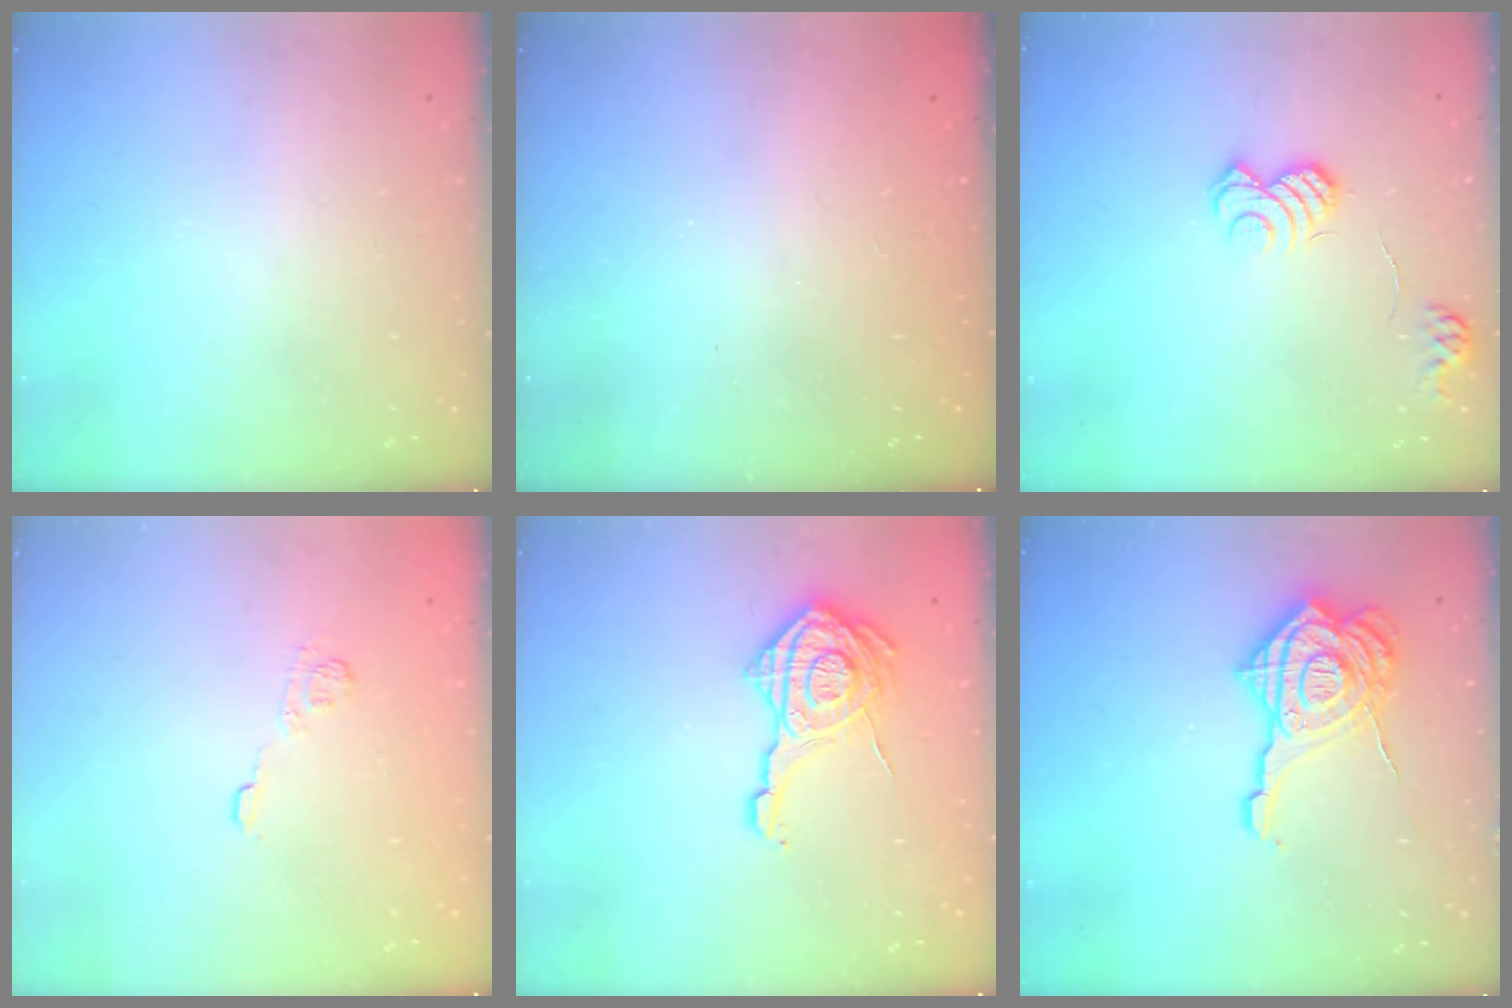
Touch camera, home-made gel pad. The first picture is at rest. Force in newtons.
{"total": 2.4, "press": 2.3, "slide": 0.8}
{"total": 9.8, "press": 9.7, "slide": 0.7}
{"total": 4.1, "press": 3.8, "slide": 1.5}
{"total": 16.6, "press": 16.6, "slide": 1.2}
{"total": 18.9, "press": 18.8, "slide": 1.9}